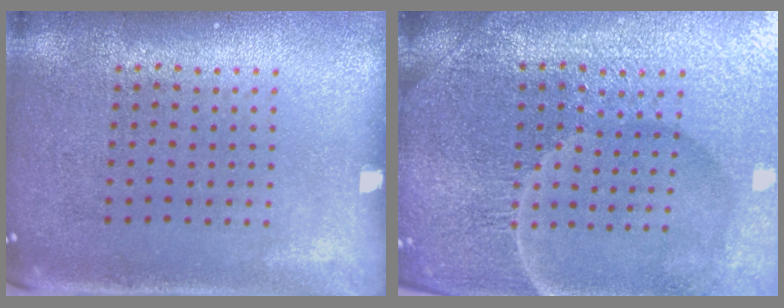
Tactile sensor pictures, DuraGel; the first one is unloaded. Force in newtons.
{"total": 5.6, "press": 5.2, "slide": 2.1}